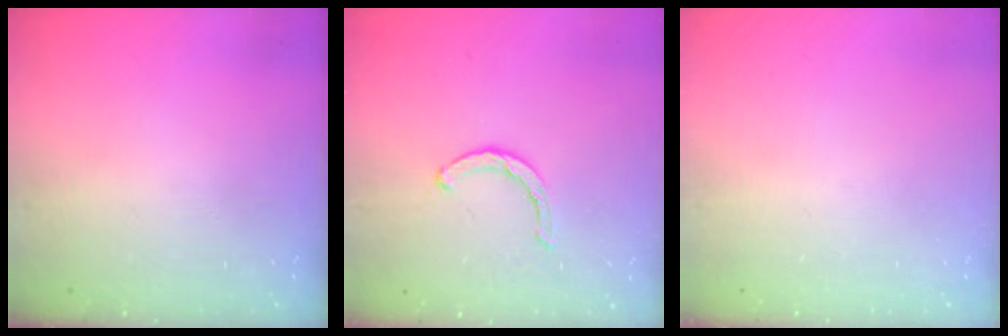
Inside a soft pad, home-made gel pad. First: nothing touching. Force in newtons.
{"total": 2.7, "press": 2.7, "slide": 0.4}
{"total": 0.0}